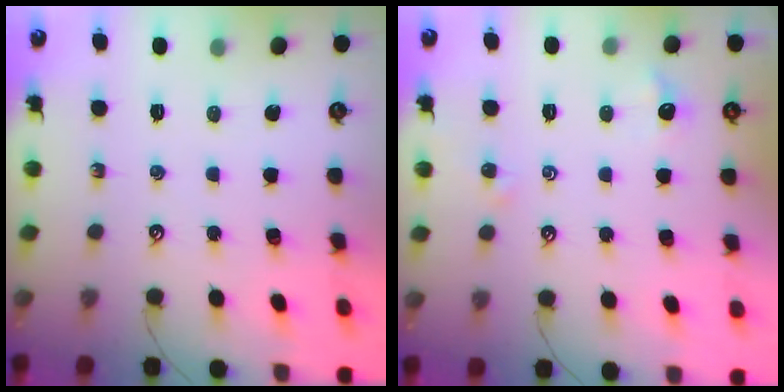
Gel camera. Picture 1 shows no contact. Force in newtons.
{"total": 2.9, "press": 2.9, "slide": 0.7}